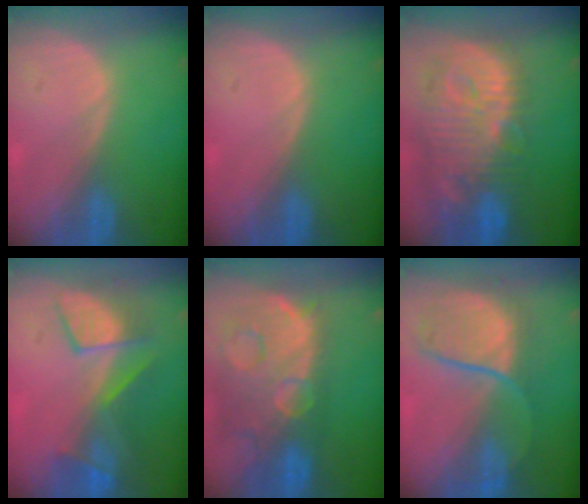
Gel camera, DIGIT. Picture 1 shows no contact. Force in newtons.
{"total": 0.0}
{"total": 13.8, "press": 12.0, "slide": 6.7}
{"total": 7.8, "press": 7.5, "slide": 1.8}
{"total": 14.5, "press": 11.7, "slide": 8.4}
{"total": 8.3, "press": 8.1, "slide": 1.8}